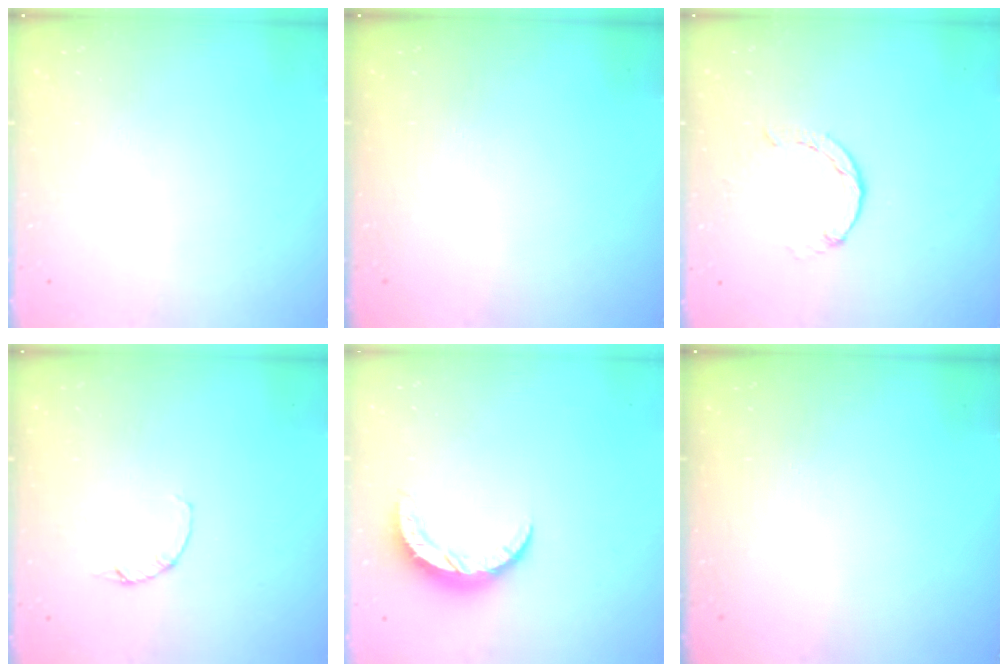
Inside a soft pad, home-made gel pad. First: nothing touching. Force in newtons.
{"total": 0.0}
{"total": 2.0, "press": 2.0, "slide": 0.2}
{"total": 1.2, "press": 1.1, "slide": 0.3}
{"total": 8.7, "press": 8.6, "slide": 0.9}
{"total": 0.0}